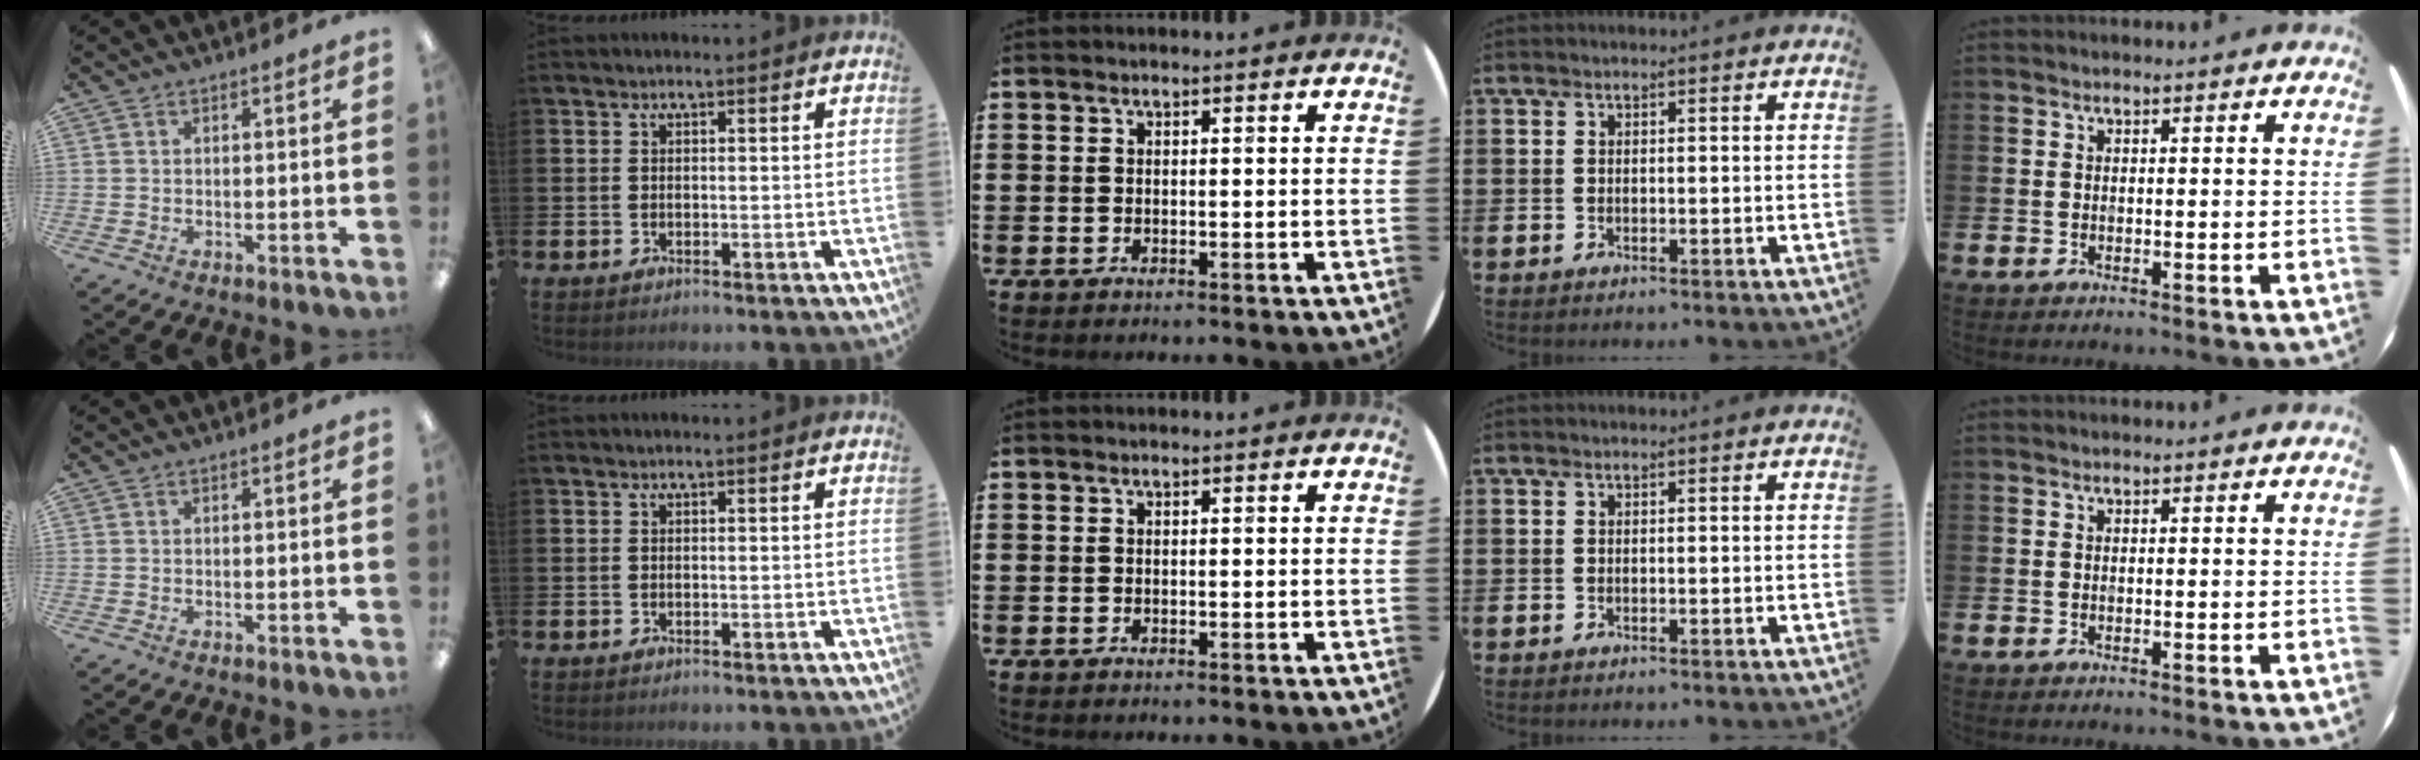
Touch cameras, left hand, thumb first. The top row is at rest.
{}